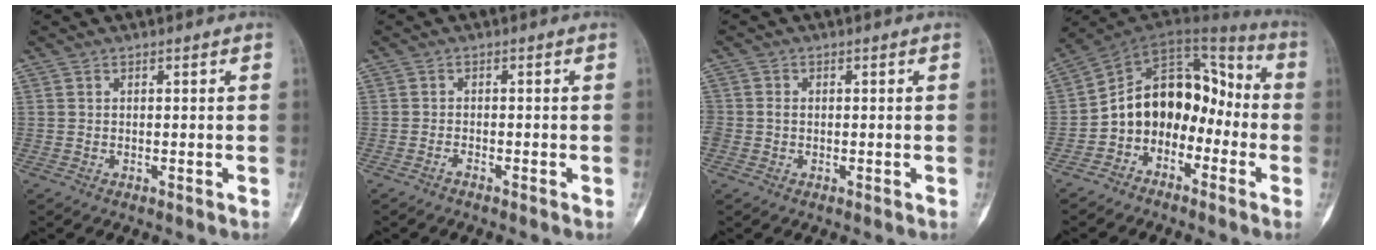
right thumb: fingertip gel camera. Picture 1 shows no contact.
{"total": 0.9, "force": [-0.8, 0.2, 0.4], "torque": [-0.012, 0.003, -0.016]}
{"total": 1.9, "force": [-0.4, 1.6, 1.0], "torque": [-0.016, 0.004, -0.009]}
{"total": 14.4, "force": [-4.0, 10.7, 8.7], "torque": [-0.101, 0.094, -0.079]}